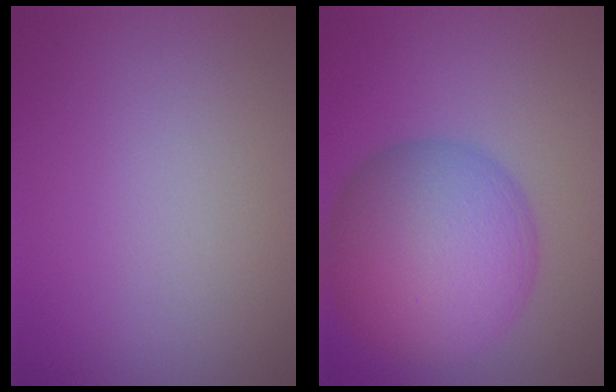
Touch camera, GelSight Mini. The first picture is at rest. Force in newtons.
{"total": 10.3, "press": 10.3, "slide": 0.2}